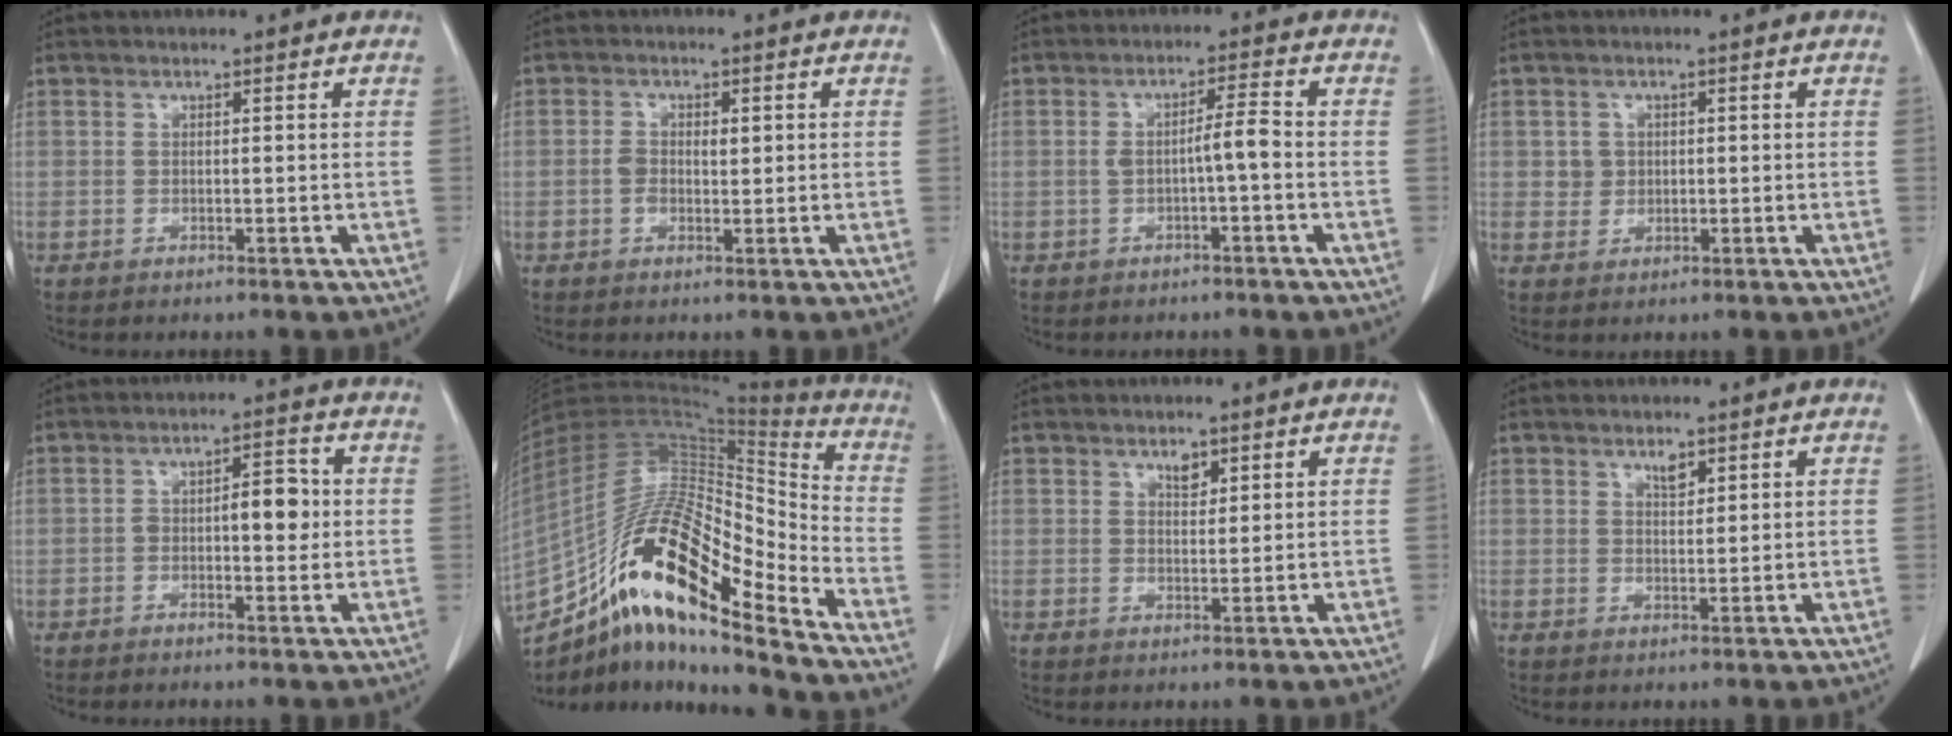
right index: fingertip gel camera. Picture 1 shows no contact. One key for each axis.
{"total": 3.0, "fx": 0.1, "fy": 1.8, "fz": 2.4, "tx": -0.047, "ty": 0.009, "tz": 0.004}
{"total": 3.8, "fx": -0.7, "fy": 0.2, "fz": 3.8, "tx": -0.063, "ty": 0.011, "tz": -0.010}
{"total": 2.5, "fx": 0.5, "fy": 2.4, "fz": 0.5, "tx": -0.002, "ty": 0.003, "tz": 0.011}
{"total": 5.4, "fx": 0.0, "fy": 2.2, "fz": 4.9, "tx": -0.071, "ty": 0.019, "tz": 0.000}
{"total": 23.9, "fx": -14.0, "fy": 5.5, "fz": 18.5, "tx": -0.363, "ty": 0.006, "tz": -0.249}
{"total": 2.1, "fx": 1.5, "fy": 1.0, "fz": 1.1, "tx": -0.015, "ty": -0.003, "tz": 0.027}
{"total": 2.0, "fx": 1.5, "fy": 0.8, "fz": 1.1, "tx": -0.018, "ty": -0.002, "tz": 0.028}